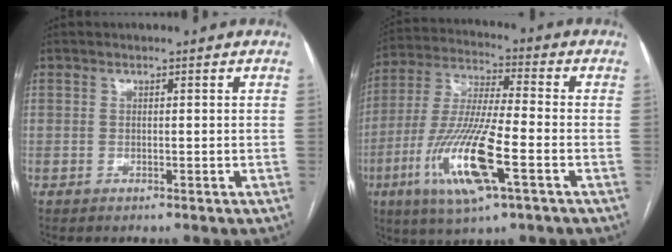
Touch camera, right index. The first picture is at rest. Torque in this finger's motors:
{"motor_torque": [1.44, -0.70, 0.54, 0.21]}